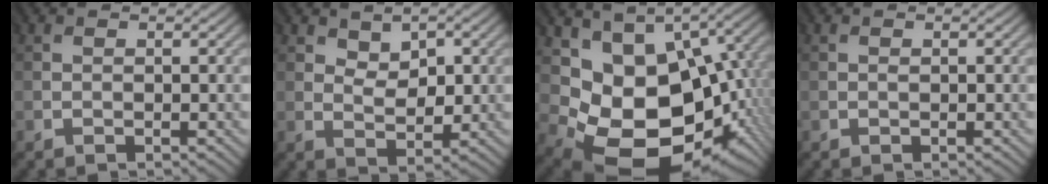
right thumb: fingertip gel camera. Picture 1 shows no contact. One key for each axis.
{"total": 3.7, "fx": 1.9, "fy": 2.3, "fz": 2.1, "tx": -0.033, "ty": -0.008, "tz": 0.035}
{"total": 14.8, "fx": 0.7, "fy": 10.6, "fz": 10.4, "tx": -0.176, "ty": -0.037, "tz": 0.047}
{"total": 0.0}